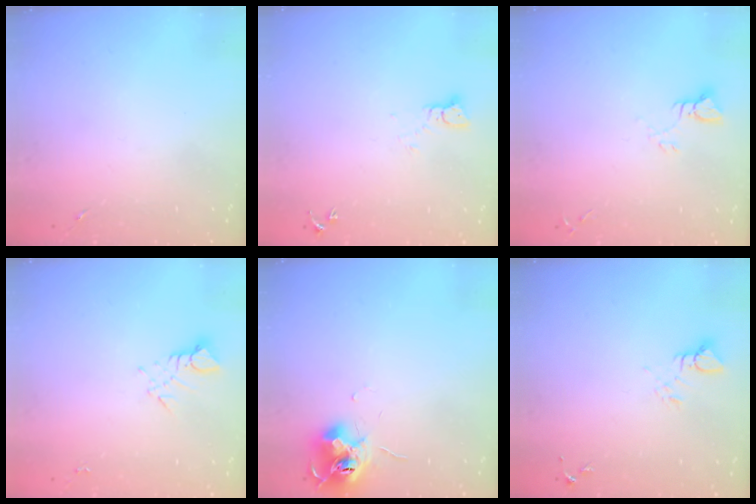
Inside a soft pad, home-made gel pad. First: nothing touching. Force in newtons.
{"total": 3.2, "press": 3.2, "slide": 0.4}
{"total": 3.3, "press": 3.3, "slide": 0.3}
{"total": 3.8, "press": 3.8, "slide": 0.2}
{"total": 12.3, "press": 12.3, "slide": 0.8}
{"total": 3.8, "press": 3.8, "slide": 0.2}